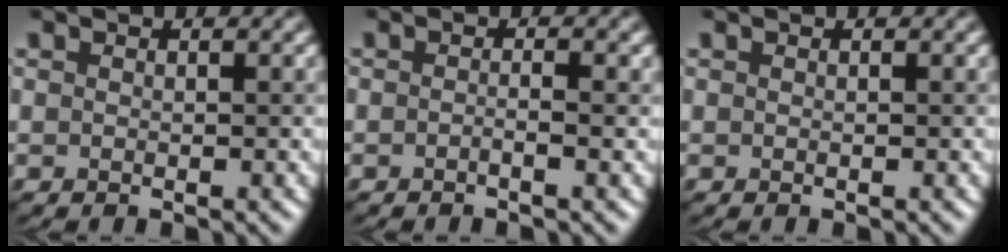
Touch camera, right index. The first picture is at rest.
{"total": 0.9, "force": [-0.4, 0.0, 0.8], "torque": [-0.014, 0.009, -0.004]}
{"total": 0.0}